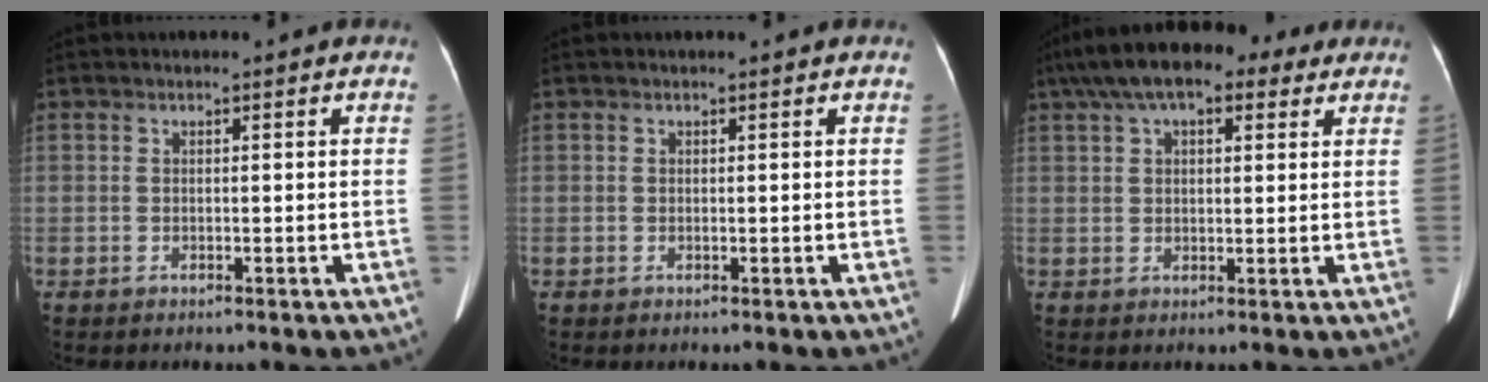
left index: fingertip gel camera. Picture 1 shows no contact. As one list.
[{"total": 0.0}, {"total": 13.4, "force": [8.9, 5.2, 8.6], "torque": [-0.151, 0.062, 0.145]}]